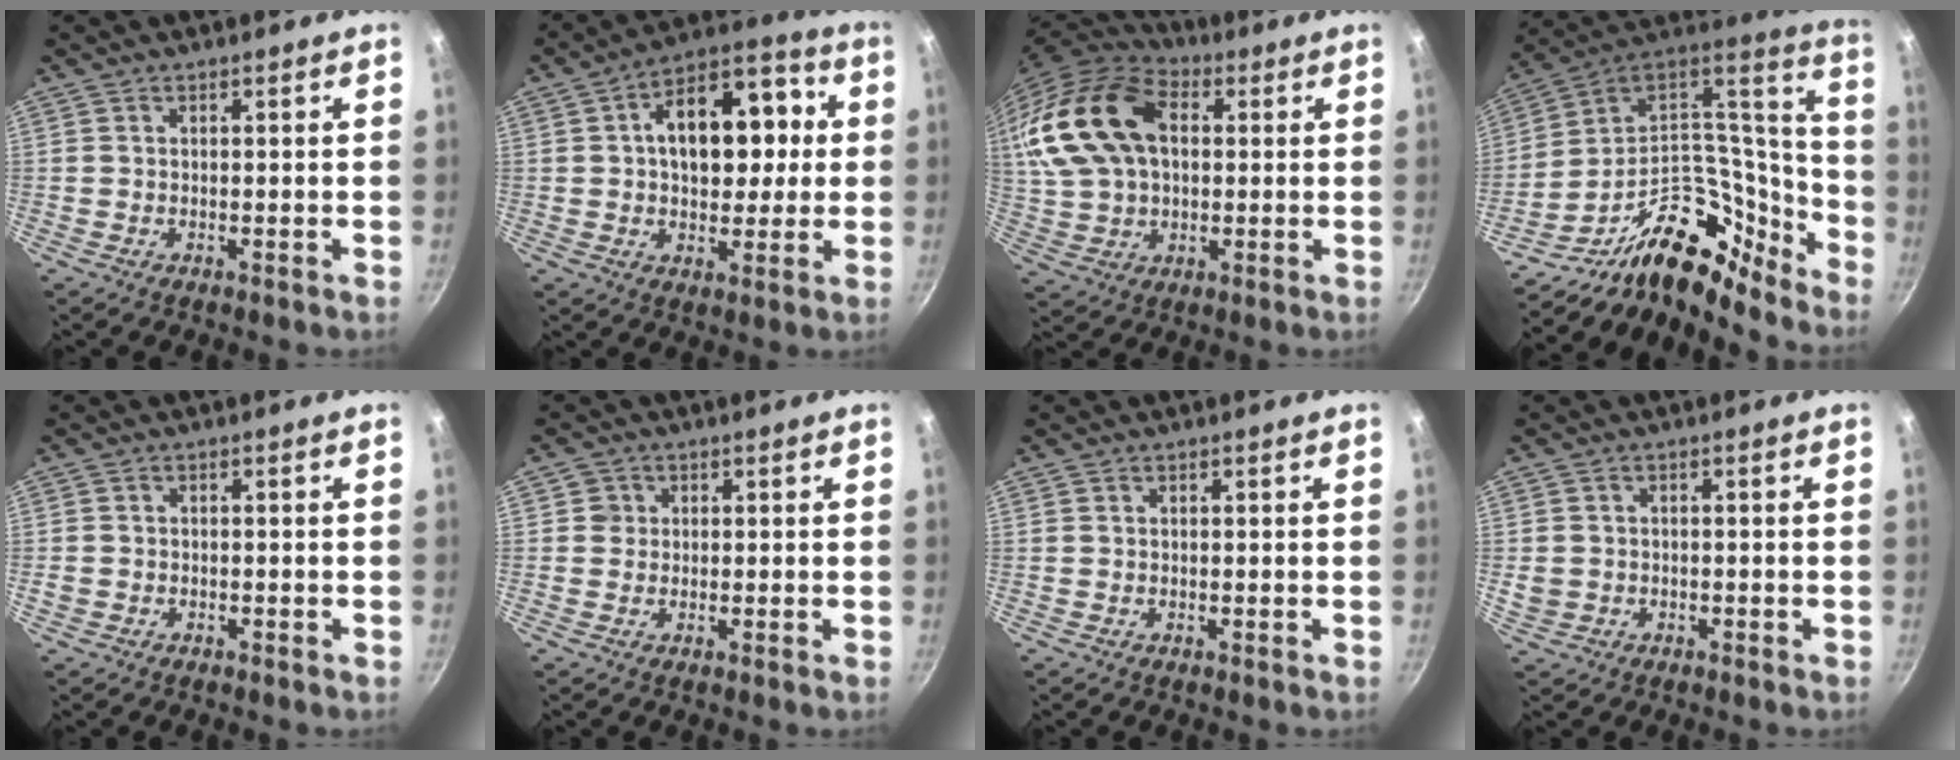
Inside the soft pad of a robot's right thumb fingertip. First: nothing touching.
{"total": 16.8, "force": [2.2, 10.7, 12.8], "torque": [-0.146, 0.028, 0.022]}
{"total": 20.5, "force": [4.2, 14.0, 14.3], "torque": [-0.269, 0.020, 0.074]}
{"total": 22.9, "force": [-16.5, 11.2, 11.1], "torque": [-0.091, 0.133, -0.283]}
{"total": 1.5, "force": [-0.7, 1.2, 0.5], "torque": [-0.013, 0.005, -0.009]}
{"total": 2.3, "force": [0.4, 2.2, 0.4], "torque": [0.007, 0.004, 0.002]}
{"total": 0.0}
{"total": 3.3, "force": [-0.6, 2.9, 1.4], "torque": [-0.026, 0.008, -0.005]}